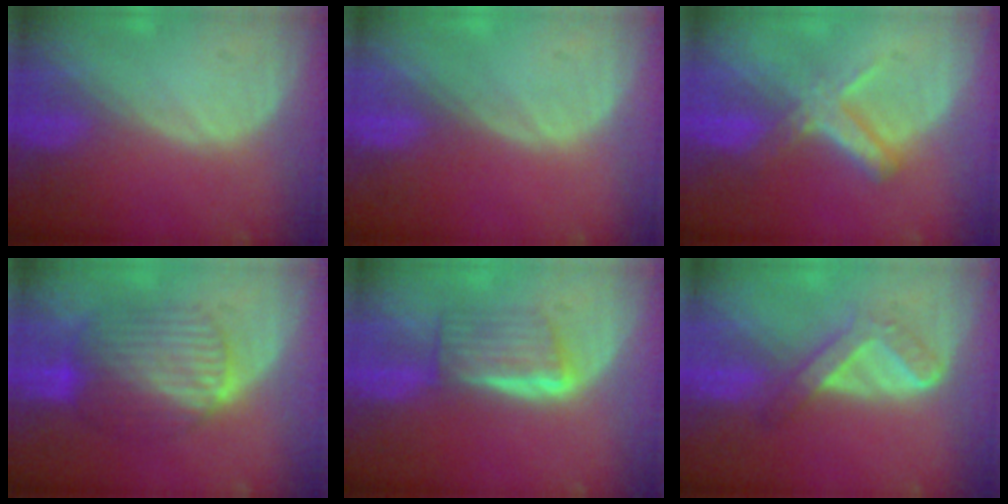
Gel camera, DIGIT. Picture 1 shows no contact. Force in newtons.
{"total": 0.0}
{"total": 5.6, "press": 5.2, "slide": 2.2}
{"total": 8.4, "press": 8.4, "slide": 0.5}
{"total": 5.8, "press": 5.2, "slide": 2.6}
{"total": 4.5, "press": 4.4, "slide": 0.7}